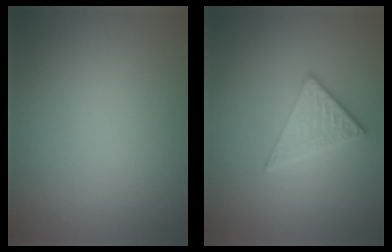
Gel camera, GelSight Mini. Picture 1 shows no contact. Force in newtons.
{"total": 2.7, "press": 2.6, "slide": 1.0}